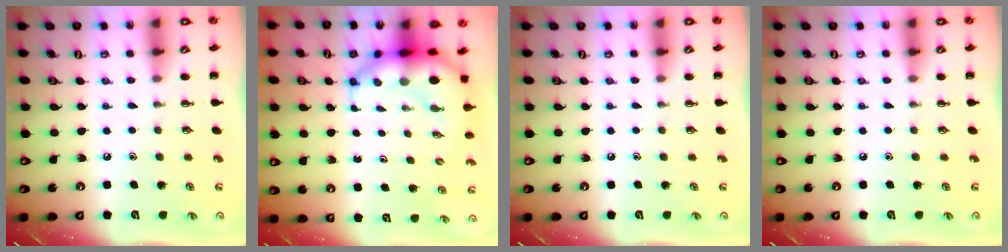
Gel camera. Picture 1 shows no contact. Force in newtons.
{"total": 8.2, "press": 7.9, "slide": 2.3}
{"total": 0.0}
{"total": 0.0}